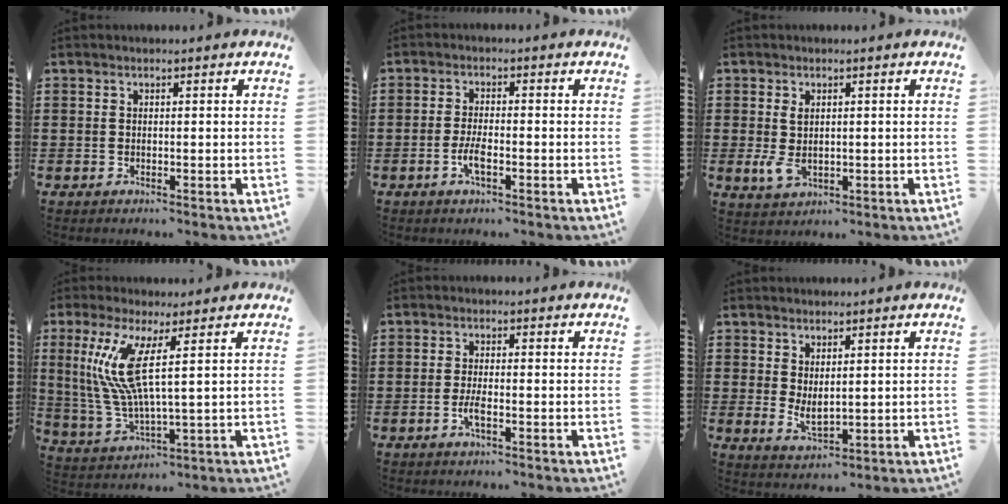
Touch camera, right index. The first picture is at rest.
{"total": 3.2, "force": [-1.3, 0.8, 2.8], "torque": [-0.063, -0.004, -0.027]}
{"total": 3.3, "force": [0.0, 1.9, 2.7], "torque": [-0.061, -0.002, 0.000]}
{"total": 11.2, "force": [3.2, 1.8, 10.5], "torque": [-0.240, -0.019, 0.048]}
{"total": 2.5, "force": [-1.0, 0.5, 2.2], "torque": [-0.047, -0.004, -0.019]}
{"total": 2.9, "force": [0.9, 1.3, 2.4], "torque": [-0.046, 0.001, 0.019]}